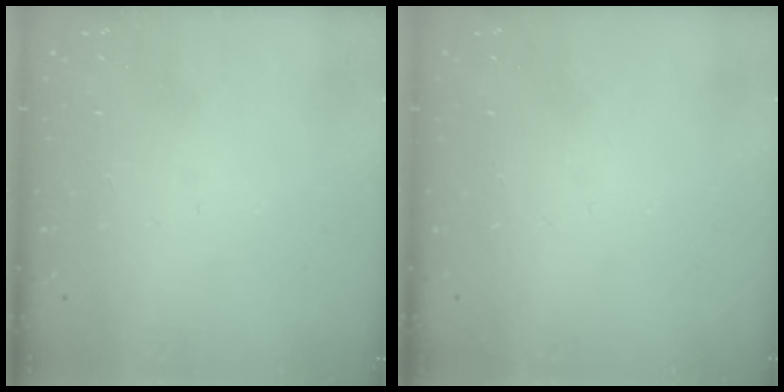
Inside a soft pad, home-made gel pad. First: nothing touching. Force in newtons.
{"total": 0.0}